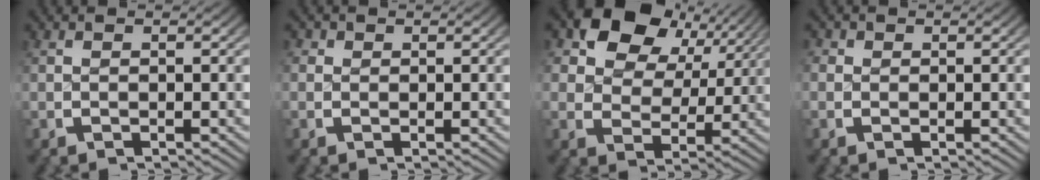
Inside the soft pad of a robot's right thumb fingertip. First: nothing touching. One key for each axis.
{"total": 1.1, "fx": 0.3, "fy": 1.1, "fz": 0.3, "tx": -0.008, "ty": -0.005, "tz": 0.004}
{"total": 9.3, "fx": 3.7, "fy": 5.9, "fz": 6.1, "tx": -0.117, "ty": -0.012, "tz": 0.068}
{"total": 1.2, "fx": 0.1, "fy": 1.2, "fz": 0.3, "tx": -0.009, "ty": -0.005, "tz": 0.000}